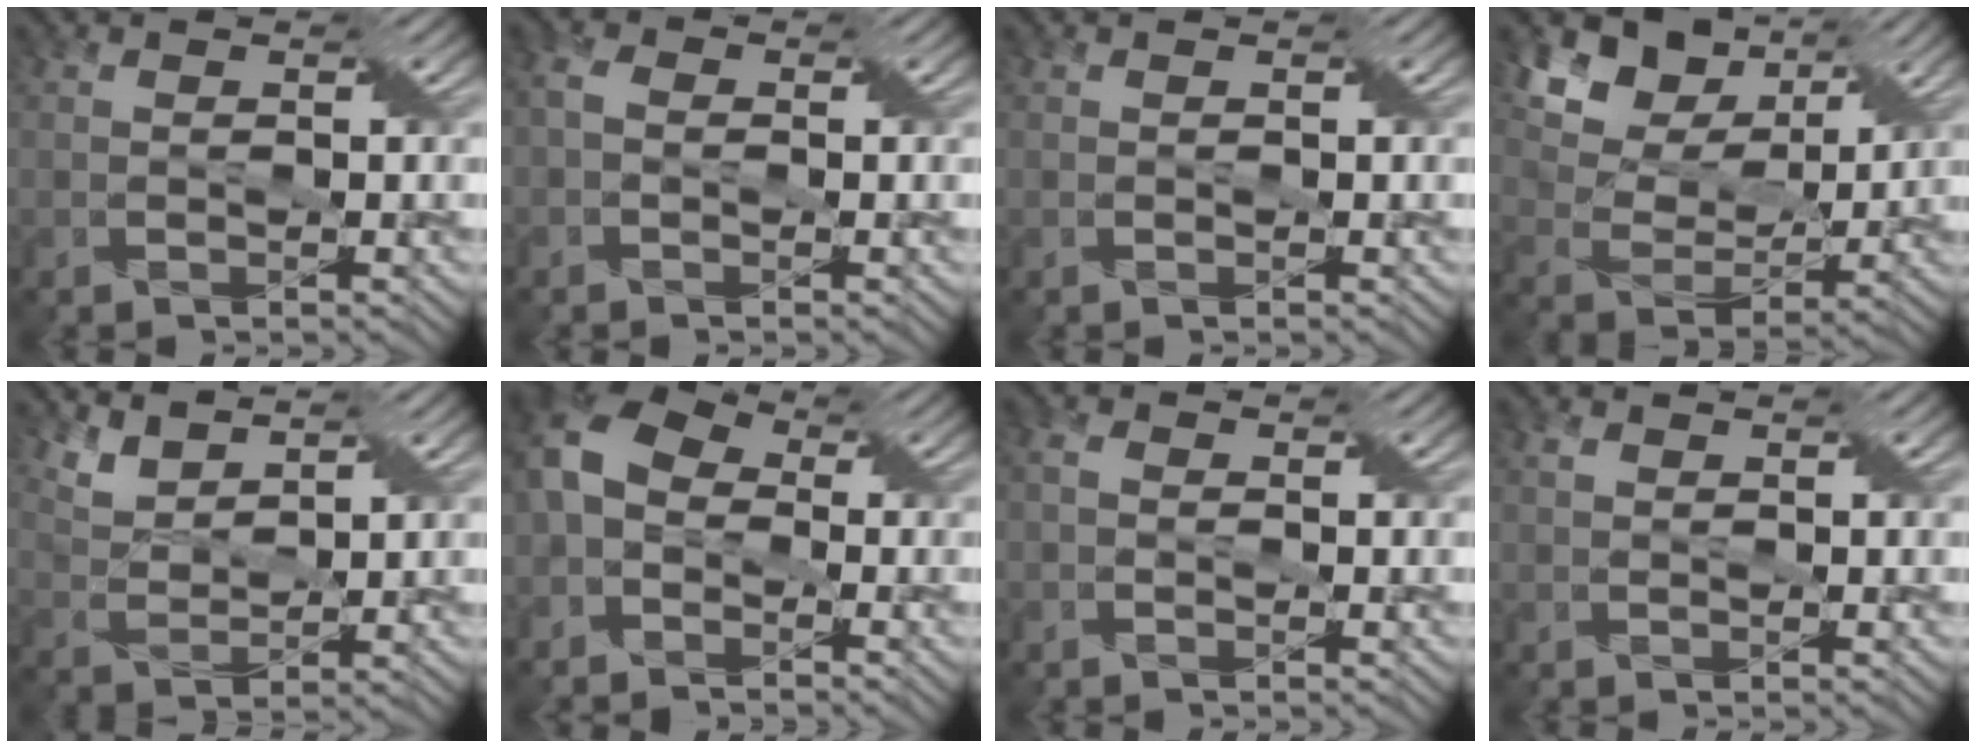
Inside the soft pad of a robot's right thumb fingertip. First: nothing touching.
{"total": 2.3, "force": [-0.3, 1.7, 1.5], "torque": [-0.037, 0.006, -0.011]}
{"total": 0.0}
{"total": 12.9, "force": [7.3, 8.0, 7.0], "torque": [-0.177, 0.027, 0.124]}
{"total": 4.6, "force": [3.8, 1.6, 2.1], "torque": [-0.063, 0.001, 0.087]}
{"total": 8.8, "force": [-1.9, 6.7, 5.4], "torque": [-0.151, 0.006, -0.049]}
{"total": 1.7, "force": [-0.2, 1.3, 1.0], "torque": [-0.023, 0.005, -0.008]}
{"total": 0.7, "force": [0.3, 0.6, 0.3], "torque": [-0.009, 0.002, 0.004]}